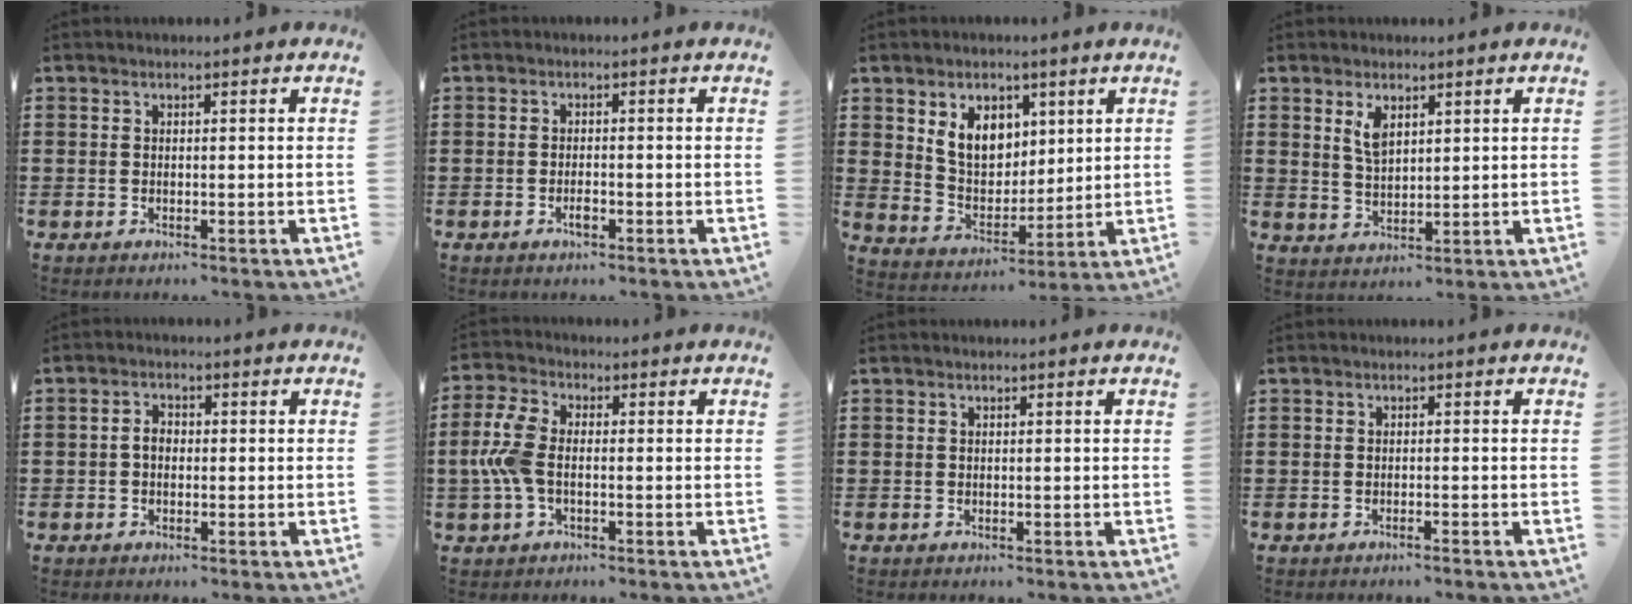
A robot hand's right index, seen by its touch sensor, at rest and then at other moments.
{"total": 1.9, "force": [-0.9, 0.6, 1.5], "torque": [-0.030, -0.001, -0.015]}
{"total": 7.5, "force": [3.1, 5.5, 4.0], "torque": [-0.093, 0.013, 0.057]}
{"total": 3.6, "force": [2.0, 1.8, 2.5], "torque": [-0.056, 0.004, 0.035]}
{"total": 2.2, "force": [-0.4, 1.5, 1.6], "torque": [-0.031, 0.004, -0.008]}
{"total": 6.8, "force": [-0.7, 3.8, 5.6], "torque": [-0.153, -0.004, -0.024]}
{"total": 0.0}
{"total": 0.7, "force": [-0.7, -0.1, 0.3], "torque": [-0.007, -0.001, -0.014]}